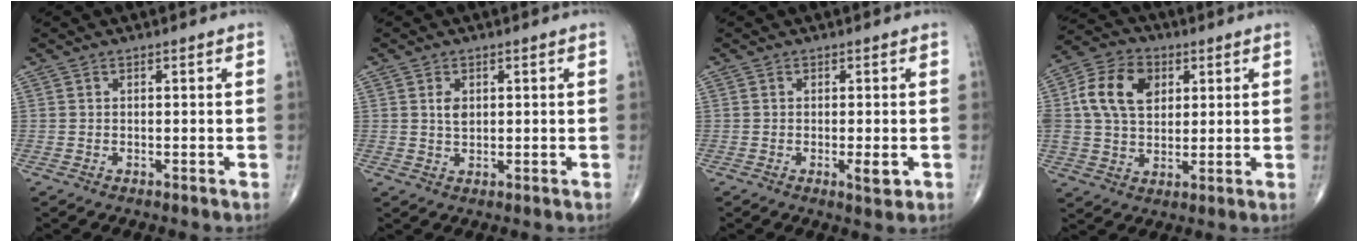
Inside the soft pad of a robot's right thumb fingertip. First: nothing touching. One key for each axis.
{"total": 2.6, "fx": 0.7, "fy": 1.7, "fz": 1.8, "tx": -0.026, "ty": -0.004, "tz": 0.013}
{"total": 3.1, "fx": -0.9, "fy": 0.9, "fz": 2.8, "tx": -0.040, "ty": -0.005, "tz": -0.012}
{"total": 12.7, "fx": 3.2, "fy": 9.0, "fz": 8.3, "tx": -0.140, "ty": 0.008, "tz": 0.053}